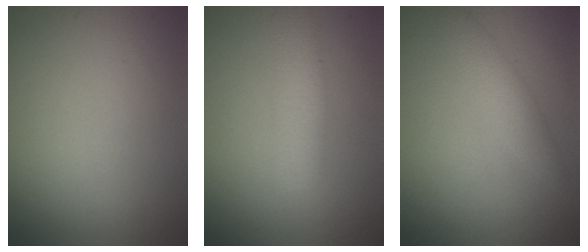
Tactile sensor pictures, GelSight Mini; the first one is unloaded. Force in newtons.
{"total": 2.8, "press": 2.8, "slide": 0.1}
{"total": 2.2, "press": 2.2, "slide": 0.1}